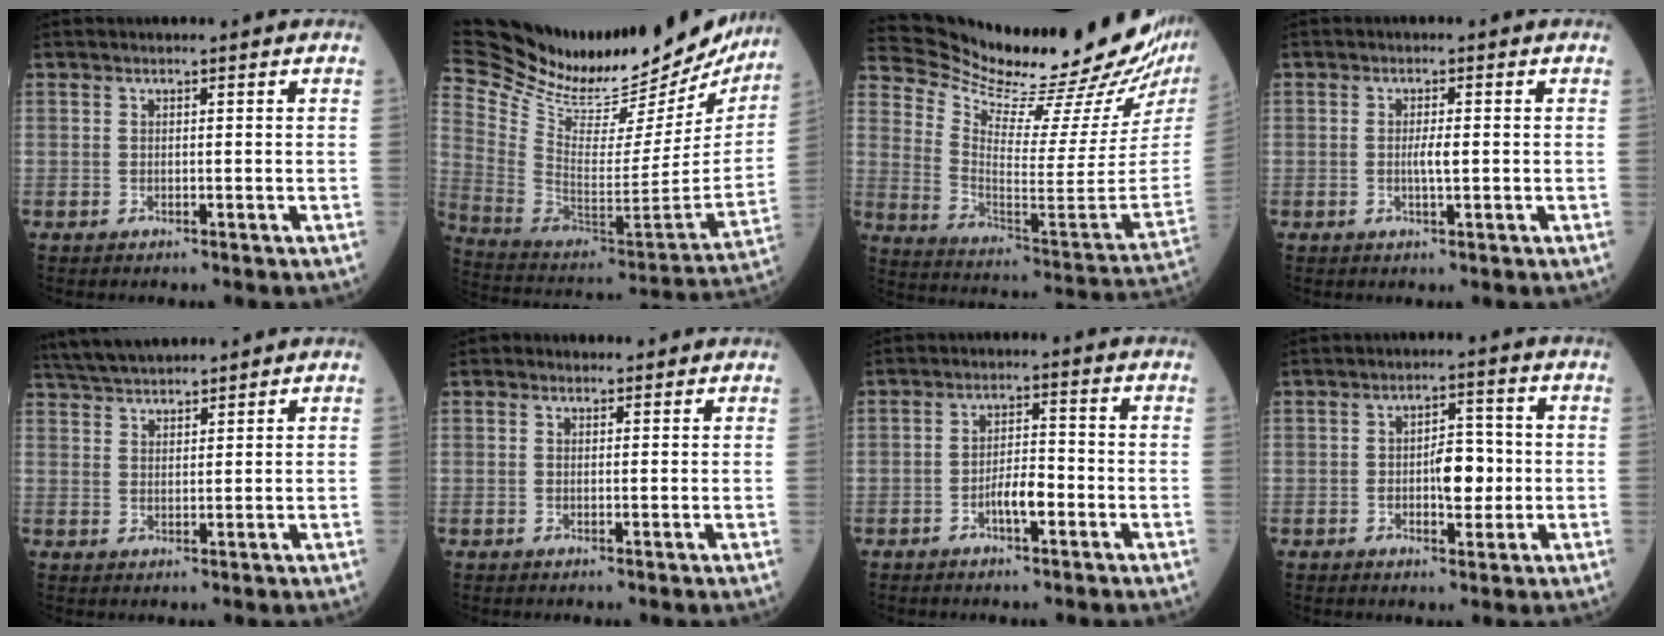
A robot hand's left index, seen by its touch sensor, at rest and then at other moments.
{"total": 38.0, "force": [32.7, 10.0, 16.6], "torque": [-0.318, -0.069, 0.472]}
{"total": 27.1, "force": [24.8, 0.2, 10.9], "torque": [-0.188, -0.129, 0.347]}
{"total": 1.9, "force": [-0.3, 0.1, 1.9], "torque": [-0.035, -0.004, -0.007]}
{"total": 8.6, "force": [8.0, 1.2, 2.9], "torque": [-0.057, 0.029, 0.140]}
{"total": 1.6, "force": [1.2, 1.1, 0.2], "torque": [-0.003, 0.008, 0.013]}
{"total": 4.1, "force": [-2.0, 1.0, 3.4], "torque": [-0.060, 0.002, -0.041]}
{"total": 5.4, "force": [-0.8, 2.4, 4.8], "torque": [-0.072, 0.003, -0.013]}